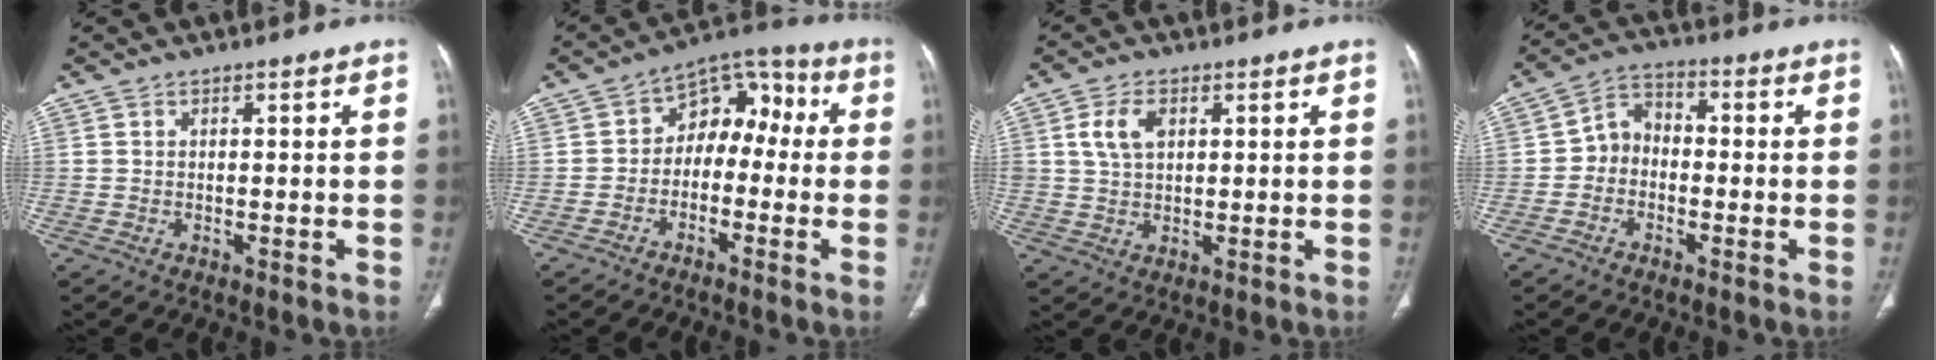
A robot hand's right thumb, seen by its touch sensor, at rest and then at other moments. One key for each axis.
{"total": 9.9, "fx": -1.3, "fy": 7.1, "fz": 6.7, "tx": -0.057, "ty": 0.049, "tz": -0.037}
{"total": 5.6, "fx": 1.8, "fy": 3.6, "fz": 3.9, "tx": -0.069, "ty": -0.001, "tz": 0.037}
{"total": 5.8, "fx": -1.3, "fy": 4.7, "fz": 3.0, "tx": -0.030, "ty": 0.027, "tz": -0.040}